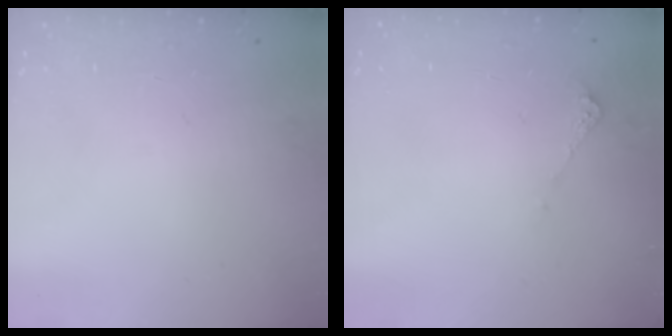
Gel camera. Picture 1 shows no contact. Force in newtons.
{"total": 4.3, "press": 4.2, "slide": 0.5}